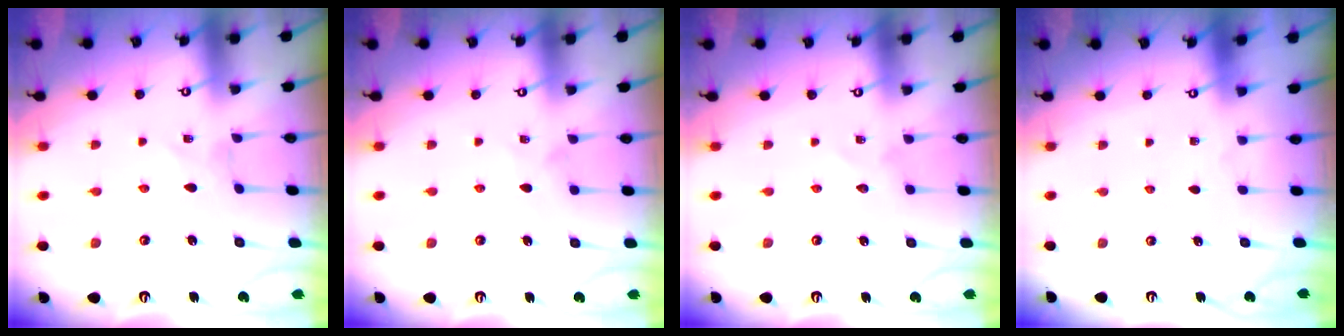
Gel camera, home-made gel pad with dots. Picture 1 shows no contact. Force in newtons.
{"total": 1.2, "press": 1.2, "slide": 0.3}
{"total": 0.0}
{"total": 0.0}